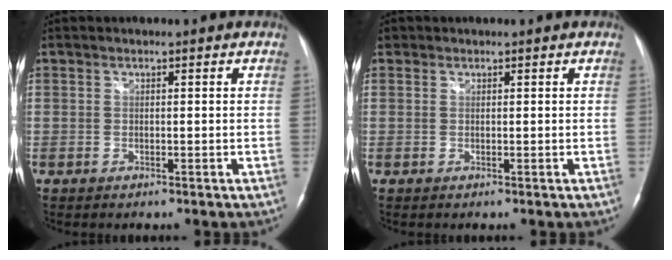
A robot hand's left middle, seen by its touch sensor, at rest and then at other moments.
{"total": 0.6, "force": [0.4, 0.5, 0.0], "torque": [0.000, 0.002, 0.005]}